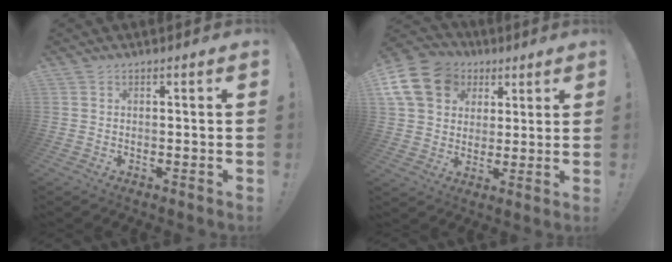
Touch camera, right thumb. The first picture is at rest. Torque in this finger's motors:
{"motor_torque": [0.44, 0.77, 1.40, 0.45, 0.10]}